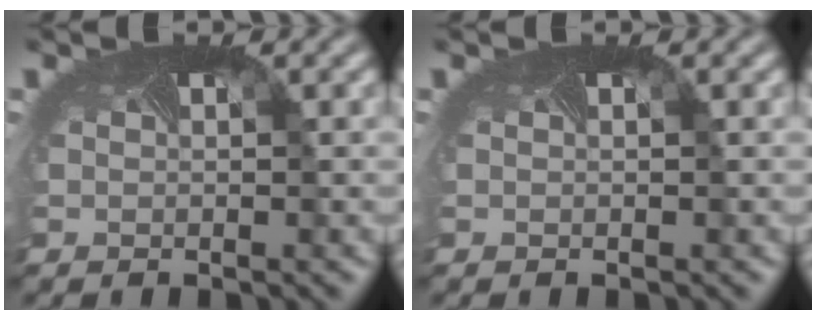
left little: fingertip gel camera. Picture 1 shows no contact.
{"total": 0.0}